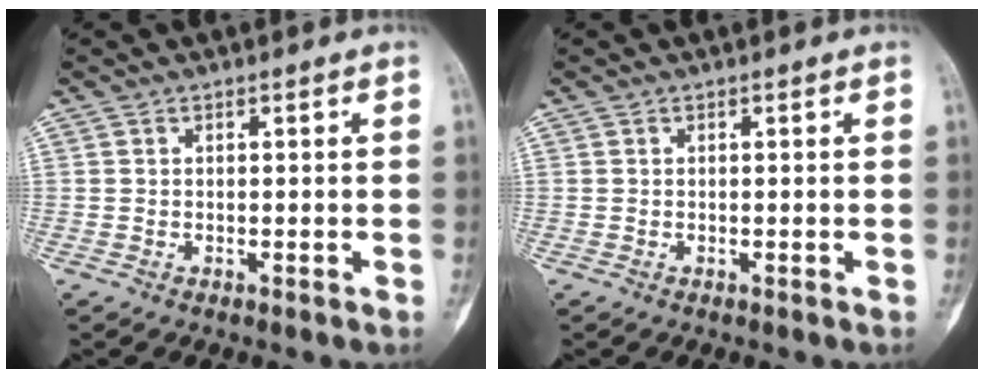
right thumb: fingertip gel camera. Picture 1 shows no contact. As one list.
[{"total": 0.0}]